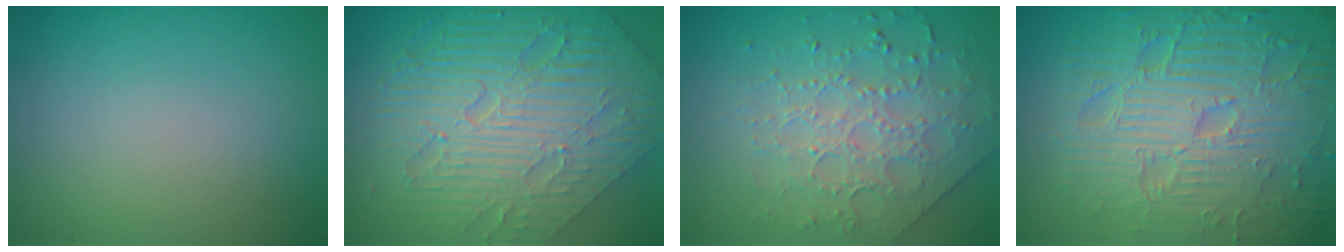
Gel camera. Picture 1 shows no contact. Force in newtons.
{"total": 10.5, "press": 7.2, "slide": 7.7}
{"total": 3.8, "press": 3.7, "slide": 0.7}
{"total": 11.1, "press": 7.3, "slide": 8.4}